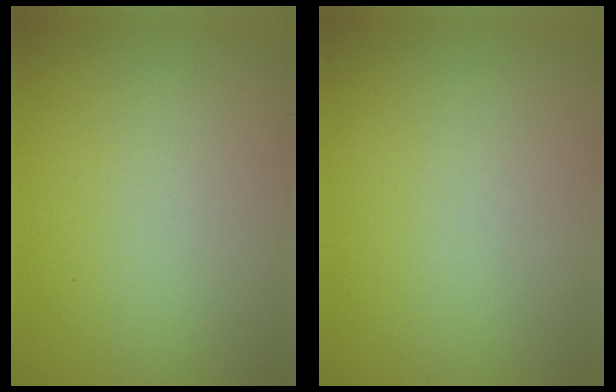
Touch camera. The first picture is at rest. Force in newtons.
{"total": 0.0}